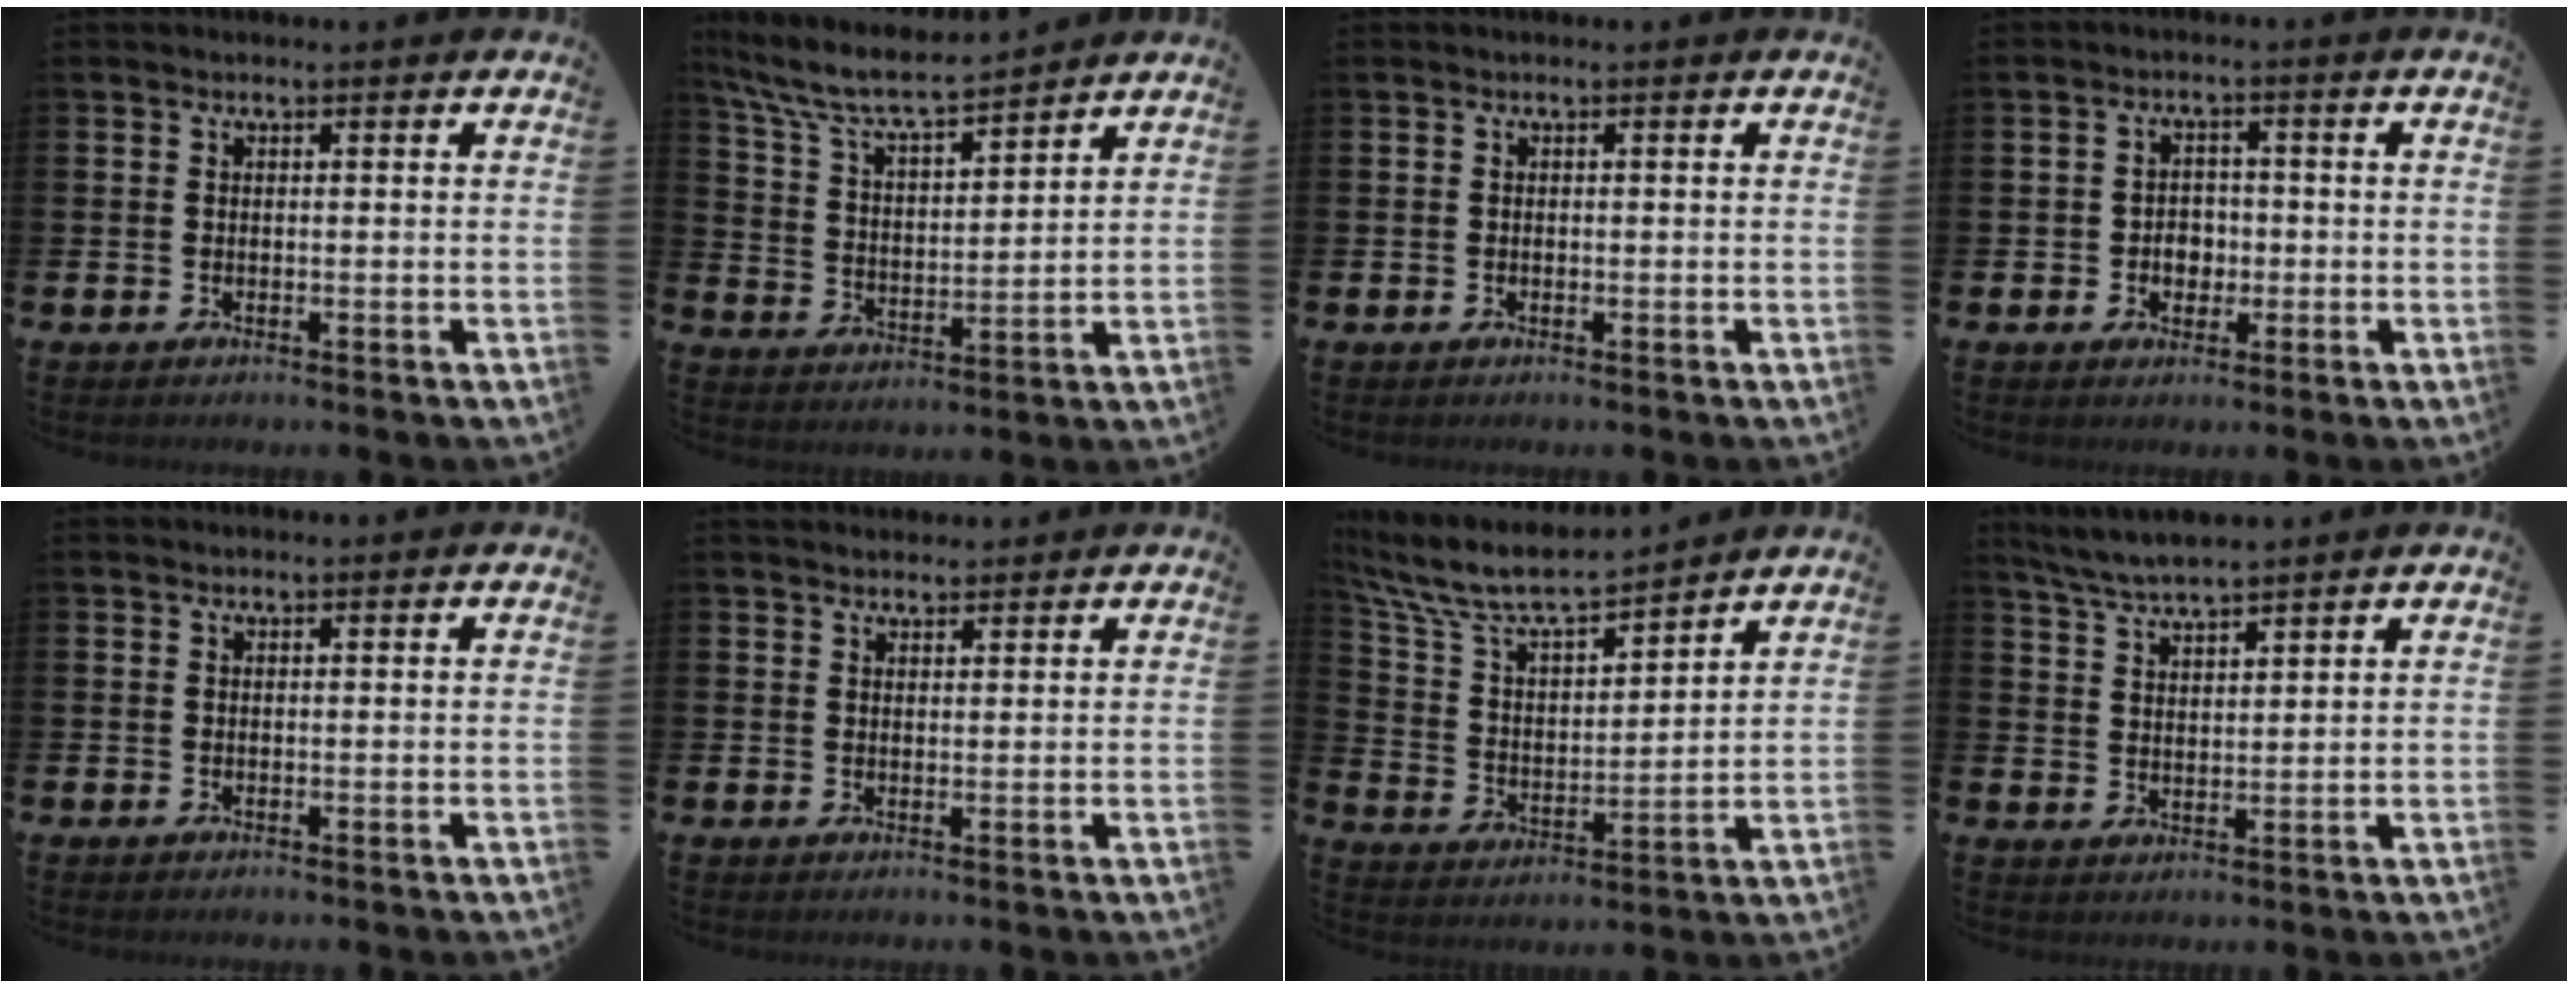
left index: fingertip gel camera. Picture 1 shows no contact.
{"total": 8.0, "force": [7.4, 0.9, 2.8], "torque": [-0.090, -0.048, 0.130]}
{"total": 0.0}
{"total": 3.0, "force": [-0.7, 2.5, 1.5], "torque": [-0.015, -0.001, -0.021]}
{"total": 0.0}
{"total": 2.0, "force": [1.9, 0.5, 0.2], "torque": [0.001, -0.005, 0.034]}
{"total": 8.9, "force": [8.2, 1.7, 2.9], "torque": [-0.101, -0.055, 0.145]}
{"total": 4.8, "force": [4.7, 0.1, 1.3], "torque": [-0.044, -0.015, 0.085]}